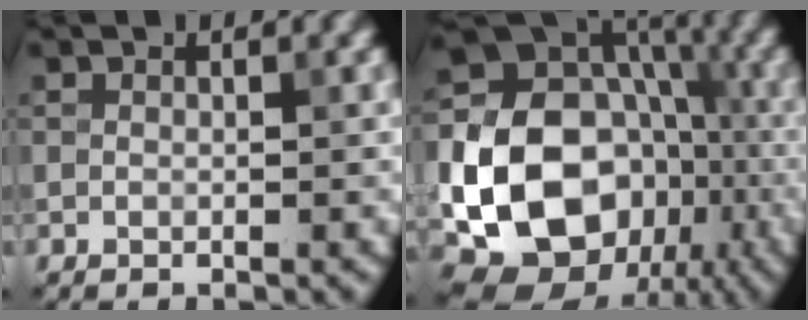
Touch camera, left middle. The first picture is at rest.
{"total": 17.5, "force": [-4.8, 14.0, 9.2], "torque": [-0.154, -0.020, -0.094]}